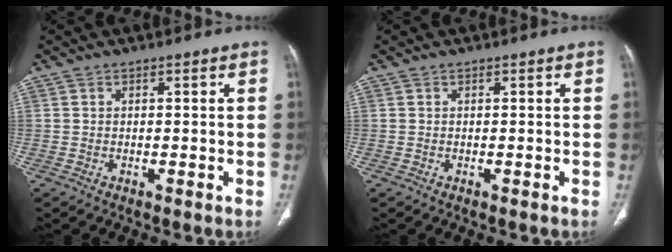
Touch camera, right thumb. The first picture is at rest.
{"total": 0.0}